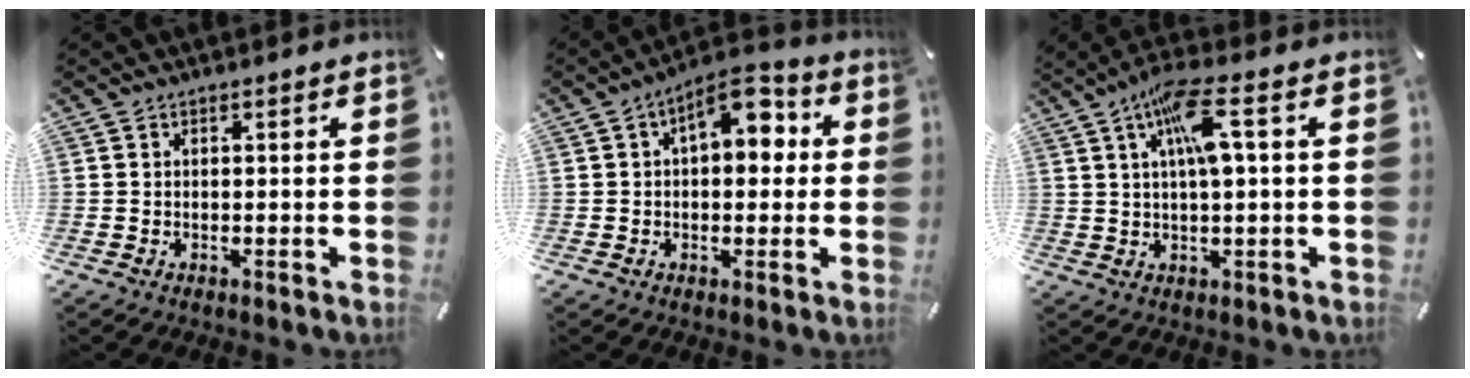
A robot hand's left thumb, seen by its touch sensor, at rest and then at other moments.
{"total": 9.5, "force": [3.0, 5.2, 7.3], "torque": [-0.088, -0.017, 0.044]}
{"total": 10.1, "force": [3.2, 2.3, 9.3], "torque": [-0.172, 0.003, 0.054]}